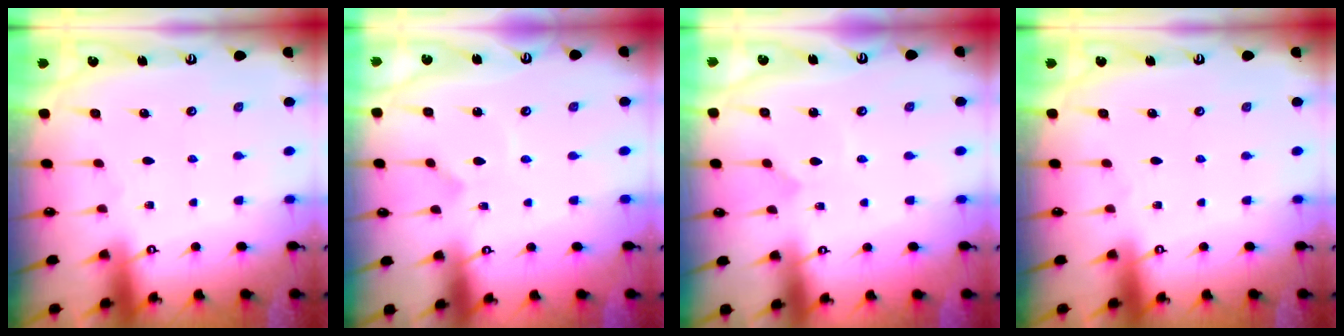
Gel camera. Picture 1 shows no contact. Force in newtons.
{"total": 1.6, "press": 1.6, "slide": 0.0}
{"total": 0.7, "press": 0.7, "slide": 0.0}
{"total": 0.0}